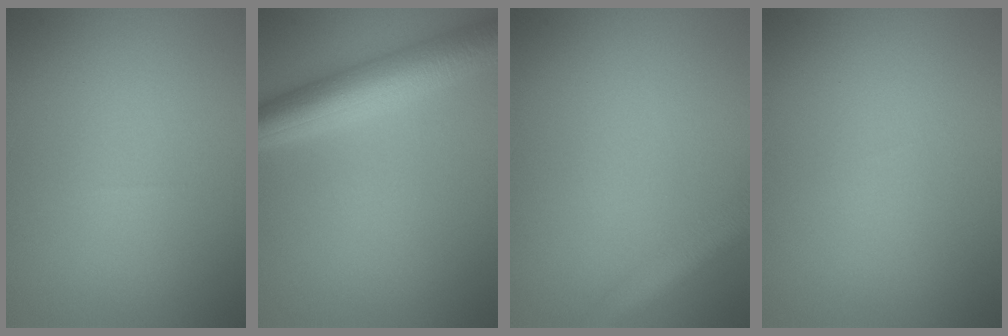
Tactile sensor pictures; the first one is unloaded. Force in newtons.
{"total": 6.5, "press": 6.5, "slide": 0.1}
{"total": 3.5, "press": 3.5, "slide": 0.1}
{"total": 0.0}